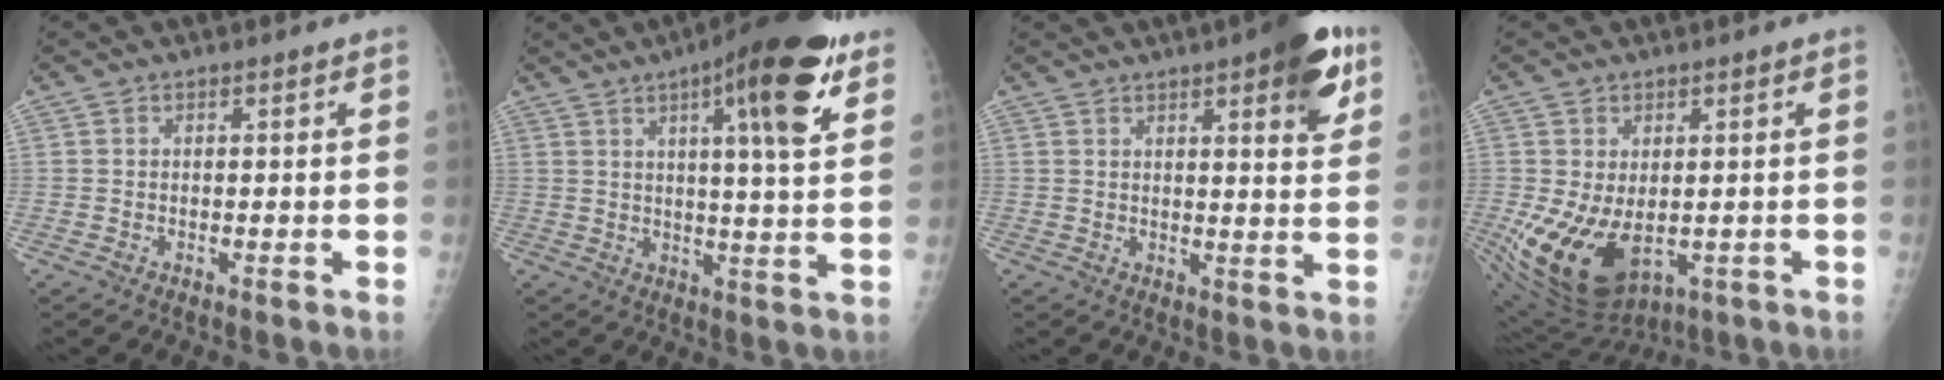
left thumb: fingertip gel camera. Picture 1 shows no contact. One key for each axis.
{"total": 15.7, "fx": 7.9, "fy": 3.1, "fz": 13.2, "tx": -0.175, "ty": -0.027, "tz": 0.106}
{"total": 11.6, "fx": 6.0, "fy": 3.1, "fz": 9.4, "tx": -0.098, "ty": -0.020, "tz": 0.071}
{"total": 14.4, "fx": -2.2, "fy": 9.4, "fz": 10.7, "tx": -0.197, "ty": -0.016, "tz": -0.005}